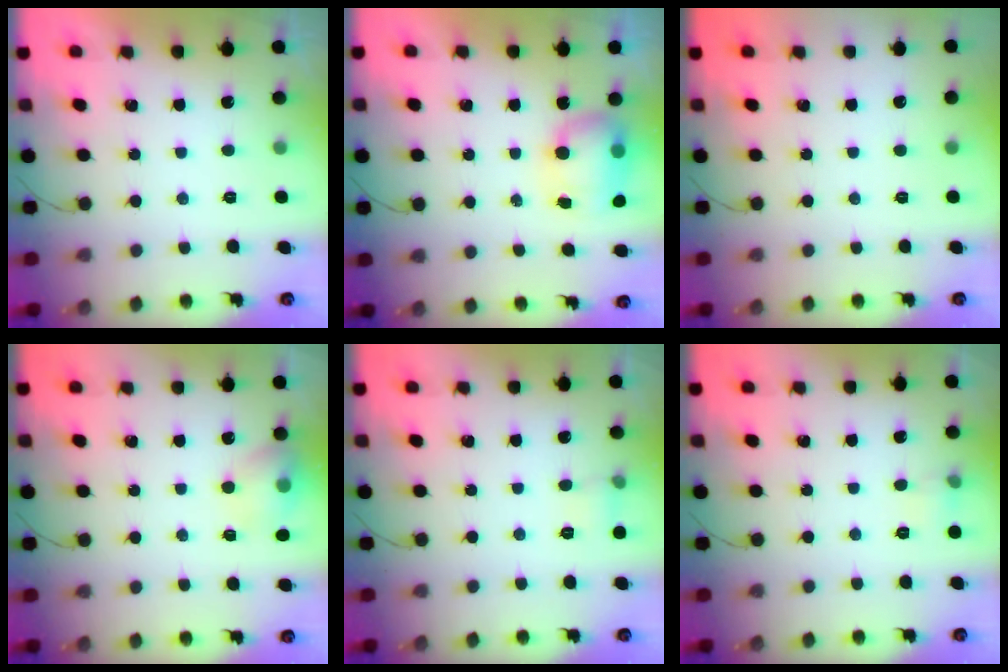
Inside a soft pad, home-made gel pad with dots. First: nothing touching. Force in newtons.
{"total": 7.8, "press": 7.7, "slide": 1.1}
{"total": 0.0}
{"total": 10.2, "press": 10.0, "slide": 1.8}
{"total": 4.8, "press": 4.7, "slide": 1.2}
{"total": 4.8, "press": 4.6, "slide": 1.5}